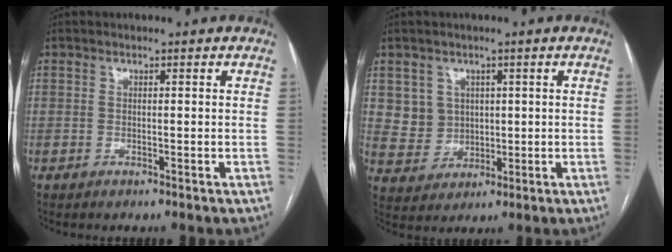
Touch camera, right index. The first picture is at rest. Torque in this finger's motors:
{"motor_torque": [0.02, 0.07, -0.03, 0.01]}